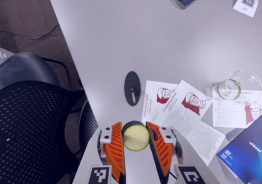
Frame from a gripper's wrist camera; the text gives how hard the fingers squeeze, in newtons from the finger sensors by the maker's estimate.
{"total": 10.2, "left": 10.5, "right": 10.0}